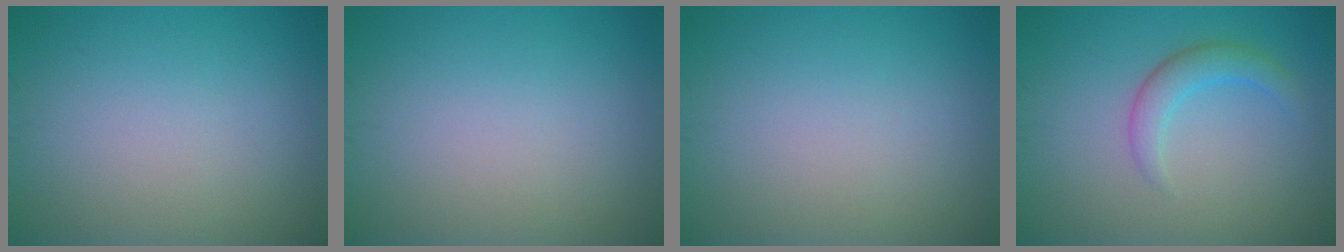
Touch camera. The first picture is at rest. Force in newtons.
{"total": 0.0}
{"total": 0.0}
{"total": 2.5, "press": 2.5, "slide": 0.0}